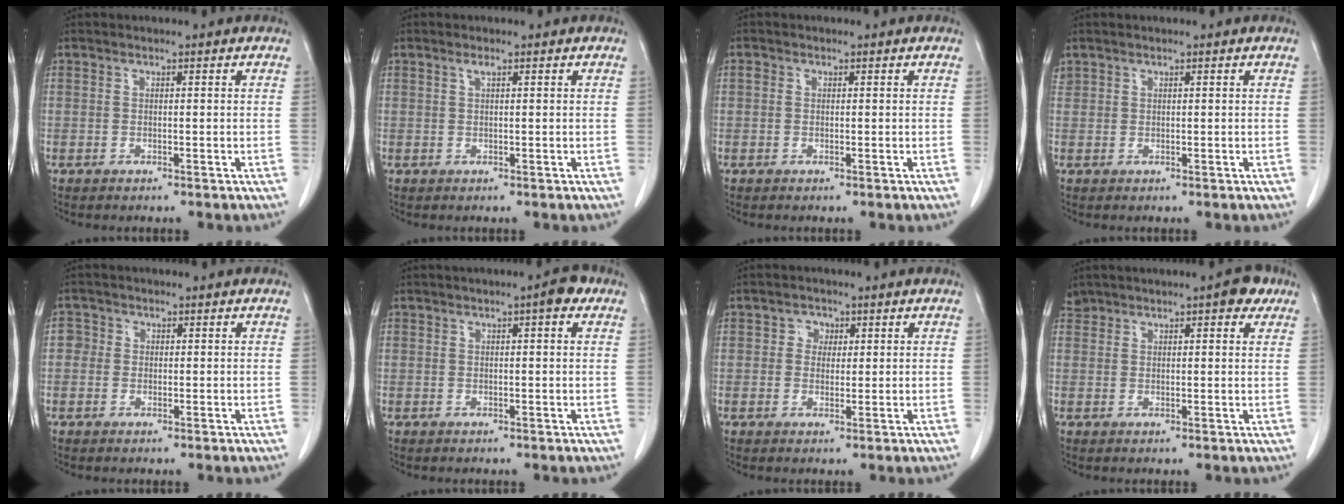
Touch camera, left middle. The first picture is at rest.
{"total": 0.6, "force": [0.4, 0.0, 0.5], "torque": [-0.014, 0.001, 0.007]}
{"total": 0.5, "force": [0.1, 0.5, 0.2], "torque": [-0.003, 0.002, 0.000]}
{"total": 1.0, "force": [0.8, 0.6, 0.0], "torque": [-0.003, 0.013, 0.017]}
{"total": 1.8, "force": [0.2, 1.7, 0.4], "torque": [0.000, 0.005, -0.002]}
{"total": 3.0, "force": [1.6, 0.6, 2.5], "torque": [-0.034, 0.005, 0.017]}
{"total": 2.2, "force": [0.8, 1.9, 0.8], "torque": [-0.008, 0.001, 0.009]}
{"total": 4.6, "force": [3.6, 1.8, 2.2], "torque": [-0.033, 0.008, 0.056]}